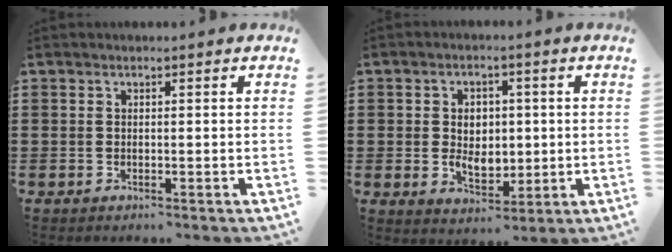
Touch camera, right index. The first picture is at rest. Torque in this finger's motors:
{"motor_torque": [2.14, 0.00, 0.22, 0.07]}